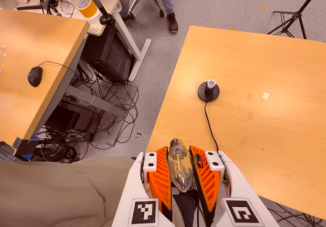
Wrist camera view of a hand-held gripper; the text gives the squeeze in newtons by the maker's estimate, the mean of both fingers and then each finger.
{"total": 21.8, "left": 23.6, "right": 20.0}